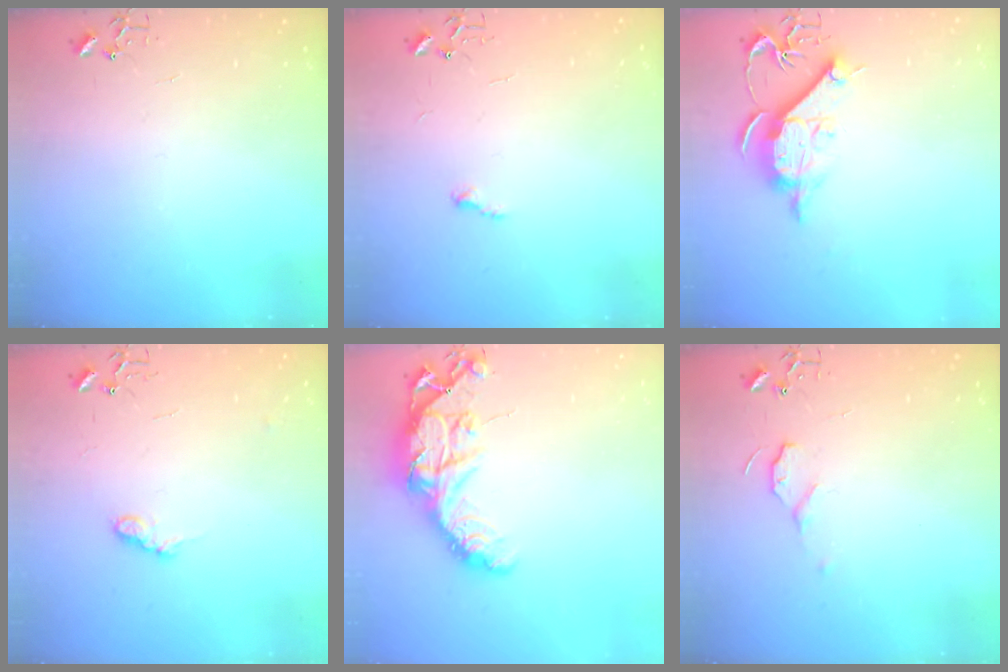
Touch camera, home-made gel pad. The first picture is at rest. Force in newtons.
{"total": 4.7, "press": 4.7, "slide": 0.7}
{"total": 11.7, "press": 11.7, "slide": 0.6}
{"total": 7.6, "press": 7.6, "slide": 0.5}
{"total": 17.0, "press": 17.0, "slide": 1.3}
{"total": 7.0, "press": 6.9, "slide": 0.8}